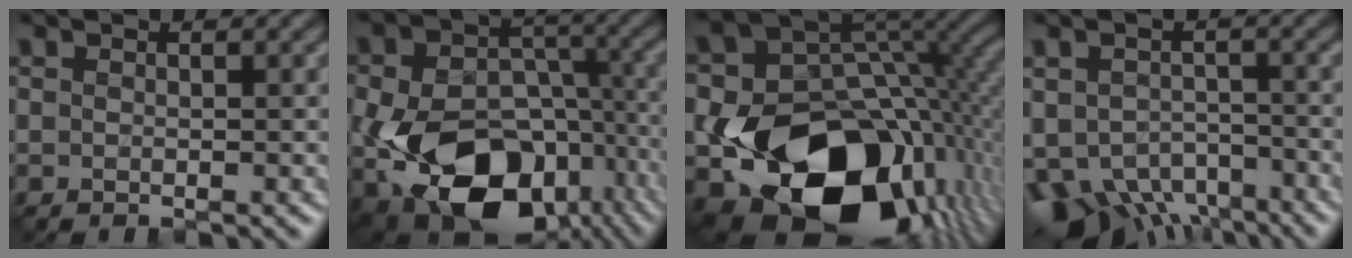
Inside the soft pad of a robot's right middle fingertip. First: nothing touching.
{"total": 15.2, "force": [-4.8, 10.4, 10.0], "torque": [-0.187, -0.037, -0.068]}
{"total": 16.9, "force": [-4.6, 12.2, 10.7], "torque": [-0.177, -0.038, -0.069]}
{"total": 8.9, "force": [-6.0, 4.9, 4.5], "torque": [-0.088, -0.031, -0.095]}